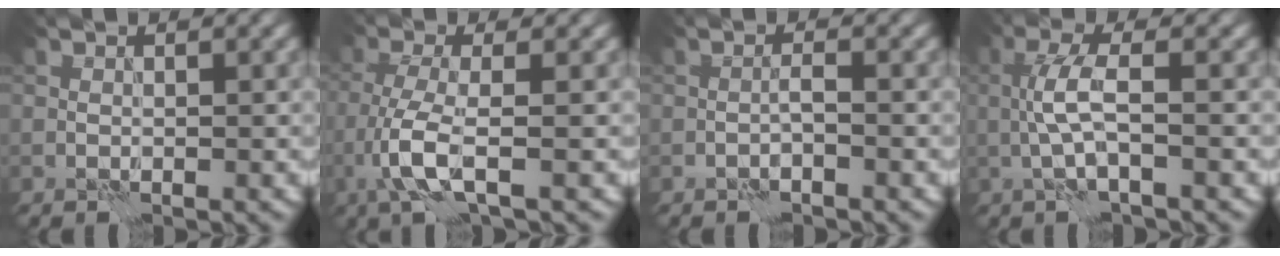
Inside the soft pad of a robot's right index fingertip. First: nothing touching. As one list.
[{"total": 4.5, "force": [-1.4, 1.3, 4.1], "torque": [-0.094, -0.003, -0.031]}, {"total": 1.1, "force": [-0.7, 0.1, 0.8], "torque": [-0.015, 0.006, -0.017]}, {"total": 3.6, "force": [-0.3, 0.8, 3.5], "torque": [-0.075, 0.006, -0.010]}]